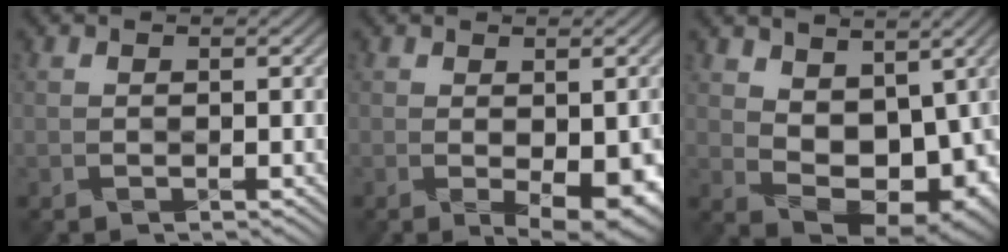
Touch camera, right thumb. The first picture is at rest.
{"total": 6.4, "force": [-1.9, 2.6, 5.6], "torque": [-0.077, -0.010, -0.013]}
{"total": 8.9, "force": [2.6, 5.8, 6.2], "torque": [-0.103, -0.005, 0.053]}